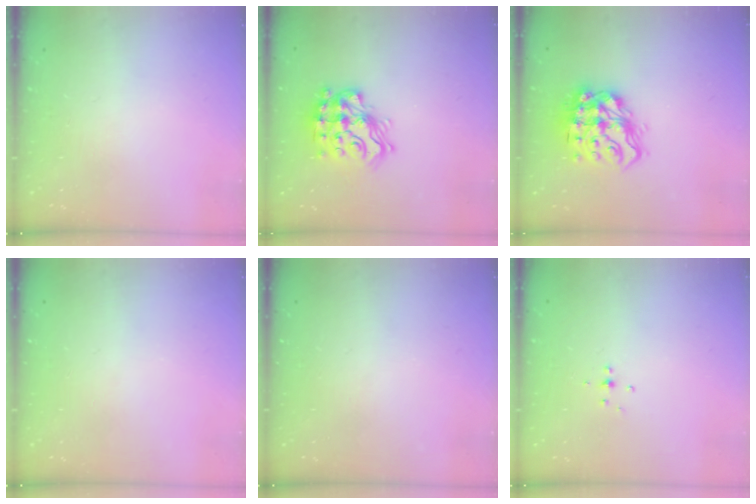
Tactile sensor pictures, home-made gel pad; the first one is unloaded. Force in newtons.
{"total": 16.5, "press": 16.5, "slide": 1.2}
{"total": 16.7, "press": 16.6, "slide": 1.7}
{"total": 0.0}
{"total": 0.0}
{"total": 2.8, "press": 2.7, "slide": 0.7}